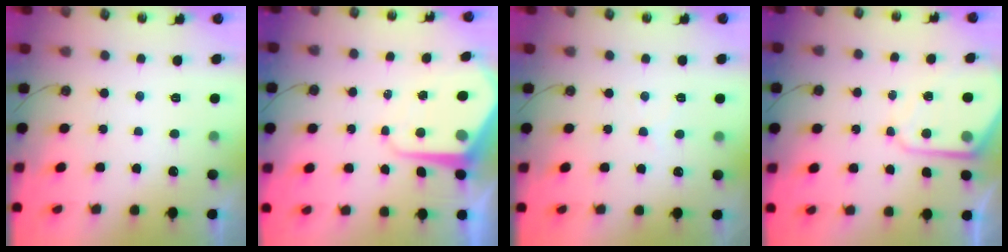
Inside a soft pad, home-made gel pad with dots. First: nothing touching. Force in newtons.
{"total": 8.9, "press": 8.9, "slide": 0.7}
{"total": 3.5, "press": 3.5, "slide": 0.5}
{"total": 7.6, "press": 7.6, "slide": 0.6}